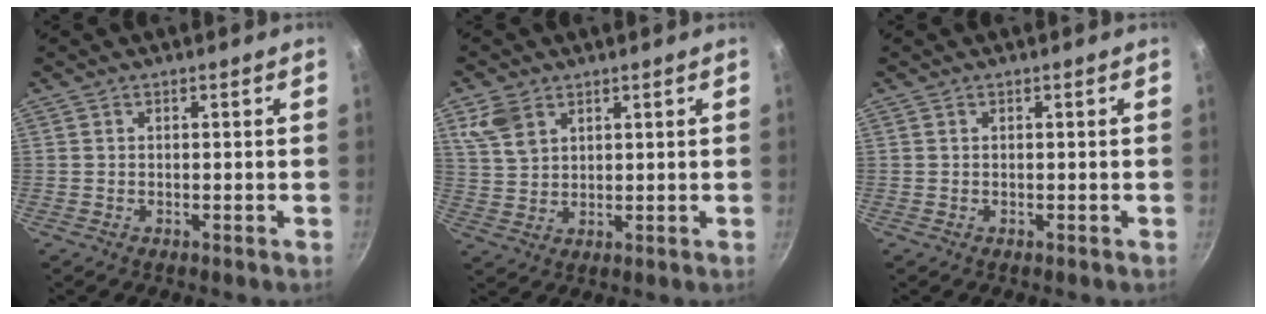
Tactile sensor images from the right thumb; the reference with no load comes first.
{"total": 6.4, "force": [3.5, 4.2, 3.5], "torque": [-0.059, -0.006, 0.075]}
{"total": 0.0}